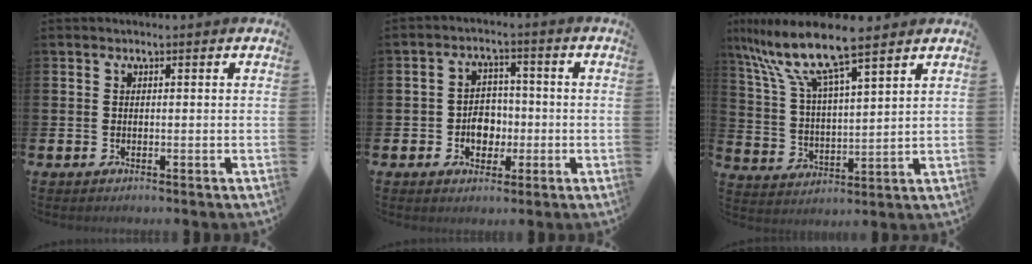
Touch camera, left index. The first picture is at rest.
{"total": 3.6, "force": [-1.2, 3.0, 1.5], "torque": [-0.026, 0.005, -0.032]}
{"total": 10.2, "force": [8.7, 1.7, 5.2], "torque": [-0.138, -0.044, 0.149]}